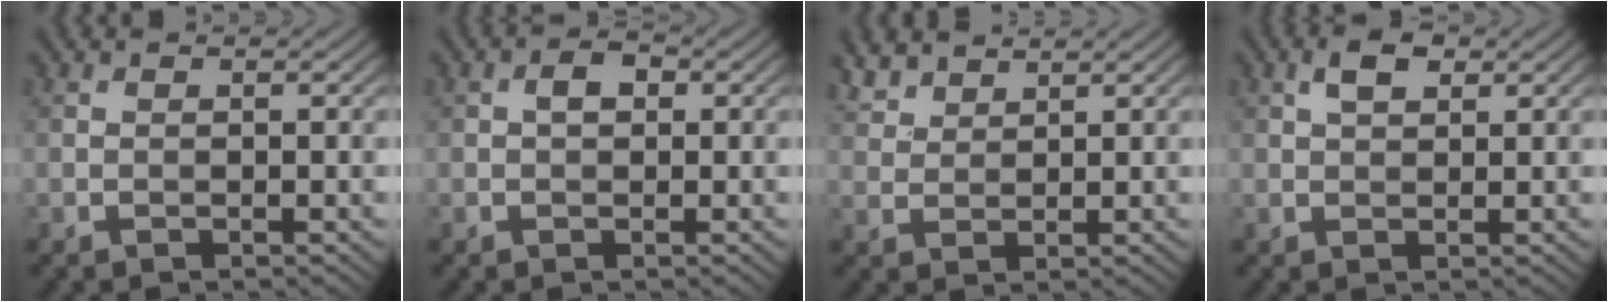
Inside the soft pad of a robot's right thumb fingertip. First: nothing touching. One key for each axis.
{"total": 2.0, "fx": 0.2, "fy": 1.3, "fz": 1.4, "tx": -0.026, "ty": 0.003, "tz": -0.002}
{"total": 3.9, "fx": 3.3, "fy": 1.5, "fz": 1.5, "tx": -0.041, "ty": 0.007, "tz": 0.075}
{"total": 3.0, "fx": 1.3, "fy": 1.6, "fz": 2.1, "tx": -0.042, "ty": 0.006, "tz": 0.022}